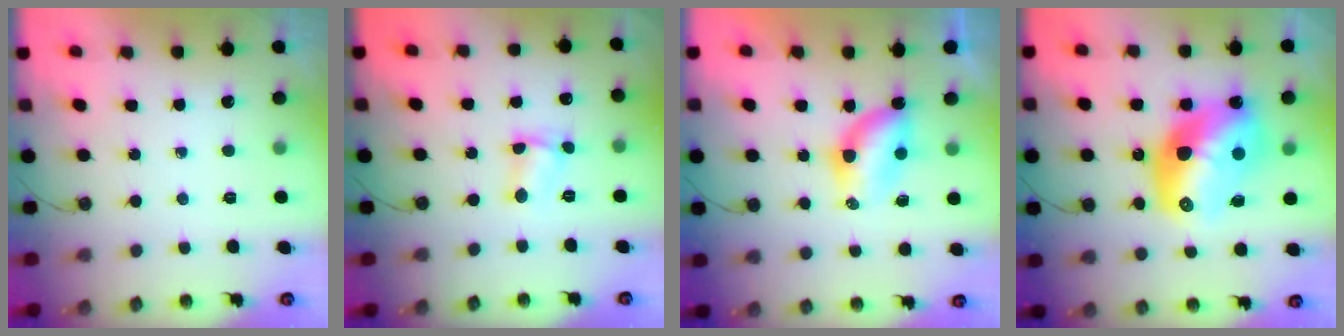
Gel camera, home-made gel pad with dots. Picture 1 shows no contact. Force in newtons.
{"total": 3.7, "press": 3.7, "slide": 0.4}
{"total": 6.1, "press": 6.1, "slide": 0.3}
{"total": 19.1, "press": 19.1, "slide": 1.5}